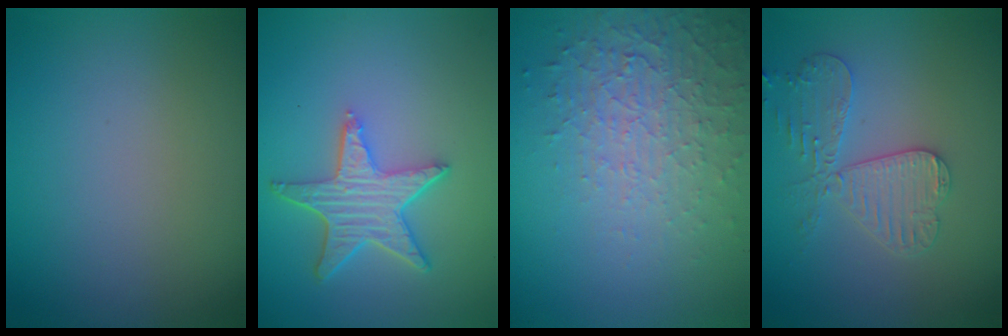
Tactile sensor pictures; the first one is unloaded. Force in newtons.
{"total": 5.1, "press": 4.1, "slide": 3.1}
{"total": 4.8, "press": 3.2, "slide": 3.6}
{"total": 4.2, "press": 3.7, "slide": 2.0}